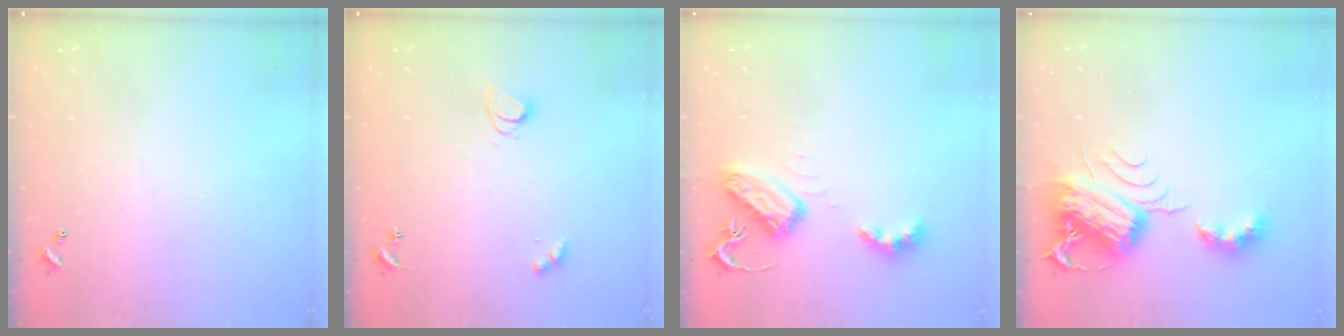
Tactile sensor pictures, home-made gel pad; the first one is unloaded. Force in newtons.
{"total": 3.6, "press": 3.6, "slide": 0.4}
{"total": 7.1, "press": 7.1, "slide": 0.4}
{"total": 9.8, "press": 9.7, "slide": 1.0}